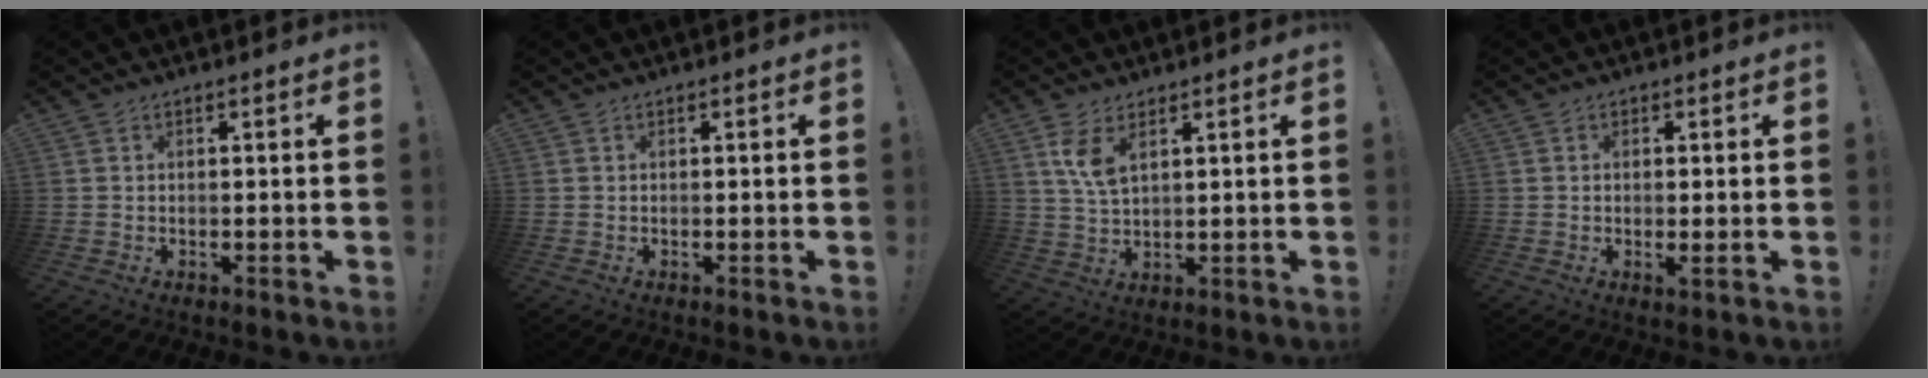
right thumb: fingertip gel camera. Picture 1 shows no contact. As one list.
[{"total": 0.0}, {"total": 6.6, "force": [3.5, 2.8, 4.8], "torque": [-0.093, -0.017, 0.061]}, {"total": 1.9, "force": [0.2, 0.2, 1.9], "torque": [-0.028, -0.004, 0.003]}]